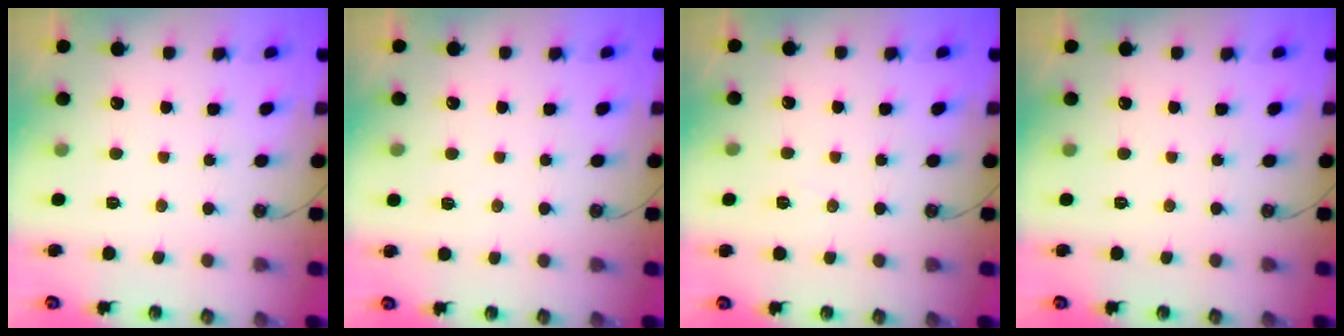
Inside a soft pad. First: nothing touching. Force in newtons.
{"total": 5.4, "press": 3.7, "slide": 3.9}
{"total": 5.9, "press": 4.1, "slide": 4.2}
{"total": 0.0}